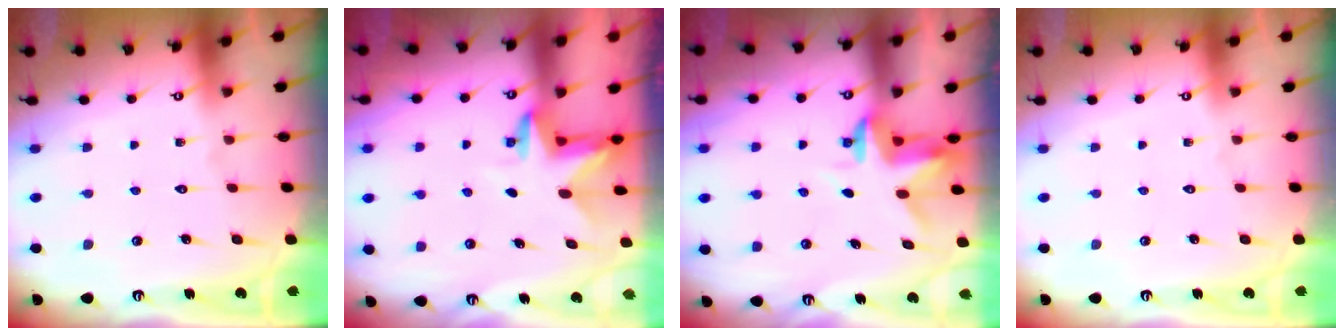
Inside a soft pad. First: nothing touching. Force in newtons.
{"total": 3.2, "press": 3.2, "slide": 0.1}
{"total": 3.2, "press": 3.2, "slide": 0.3}
{"total": 0.0}